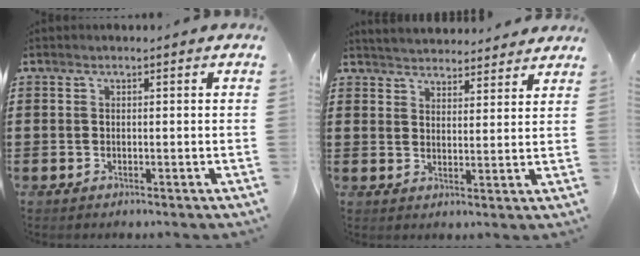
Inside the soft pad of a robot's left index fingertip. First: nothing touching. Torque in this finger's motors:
{"motor_torque": [1.12, -1.02, 0.23, 0.04]}